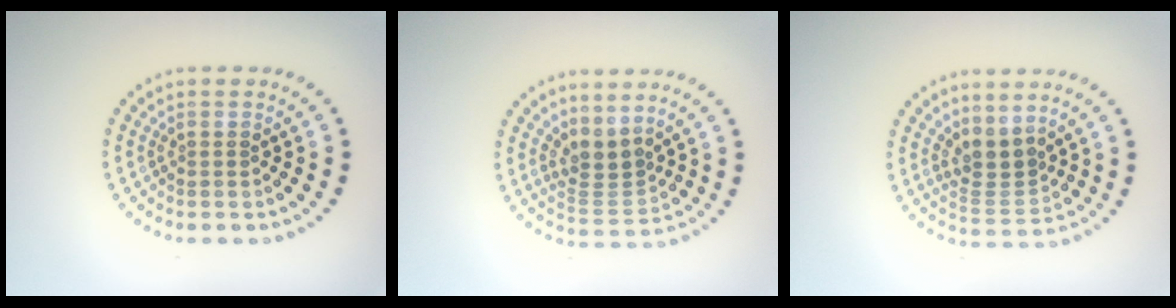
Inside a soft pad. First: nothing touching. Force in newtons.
{"total": 2.8, "press": 2.0, "slide": 2.0}
{"total": 2.8, "press": 2.1, "slide": 1.9}